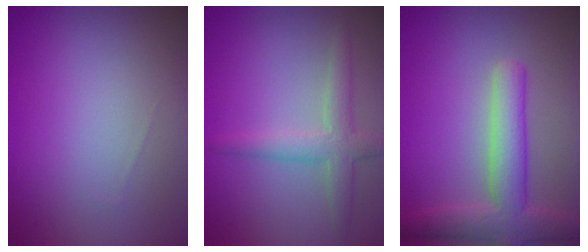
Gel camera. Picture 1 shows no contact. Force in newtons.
{"total": 3.0, "press": 3.0, "slide": 0.1}
{"total": 5.5, "press": 5.5, "slide": 0.3}